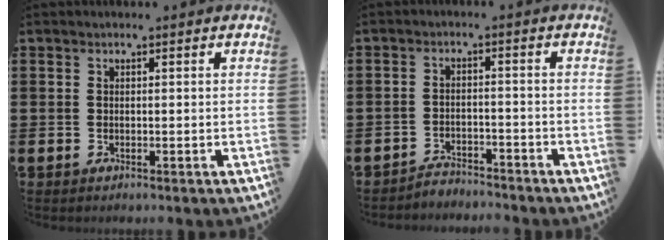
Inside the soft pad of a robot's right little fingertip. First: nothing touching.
{"total": 2.7, "force": [-2.6, 0.2, -0.3], "torque": [-0.002, 0.003, -0.059]}